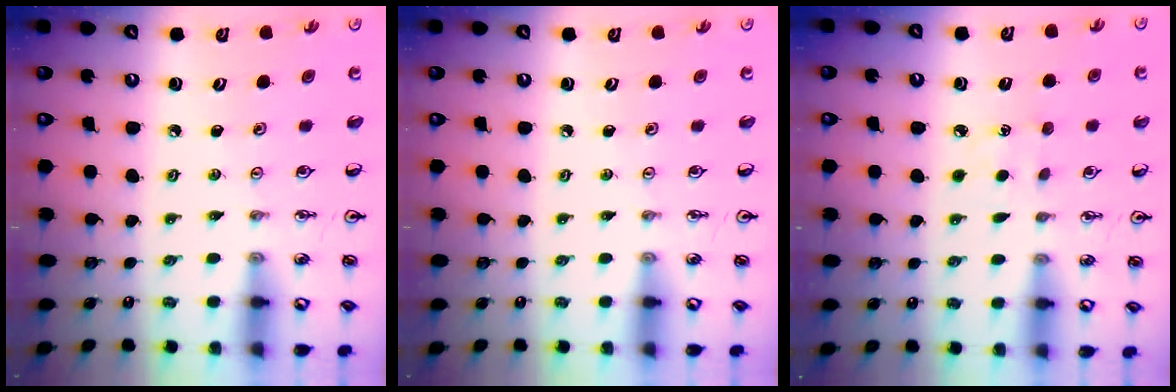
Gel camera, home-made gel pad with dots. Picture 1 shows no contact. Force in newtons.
{"total": 0.0}
{"total": 3.4, "press": 3.4, "slide": 0.4}